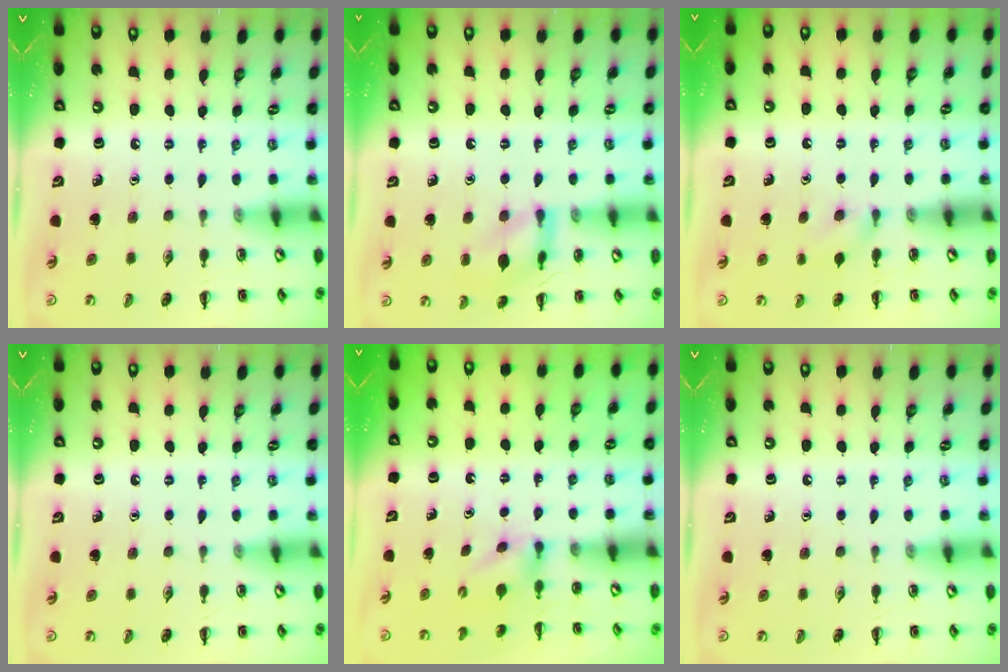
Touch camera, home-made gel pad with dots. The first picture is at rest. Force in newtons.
{"total": 11.3, "press": 11.2, "slide": 0.9}
{"total": 4.4, "press": 4.1, "slide": 1.7}
{"total": 0.0}
{"total": 2.5, "press": 2.3, "slide": 0.9}
{"total": 0.0}